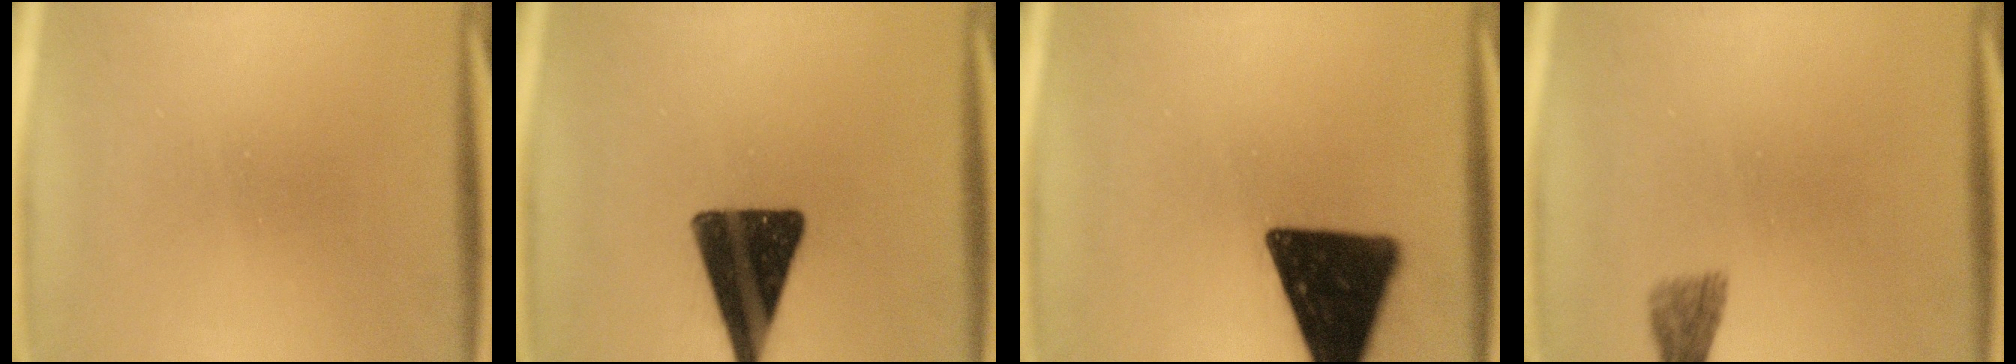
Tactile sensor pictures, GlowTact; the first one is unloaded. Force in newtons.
{"total": 14.5}
{"total": 17.1}
{"total": 1.9}